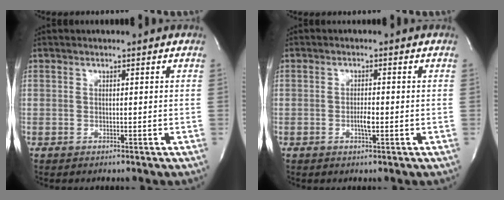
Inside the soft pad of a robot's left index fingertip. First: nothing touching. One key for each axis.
{"total": 1.8, "fx": -0.5, "fy": 0.3, "fz": 1.7, "tx": -0.032, "ty": -0.002, "tz": -0.009}